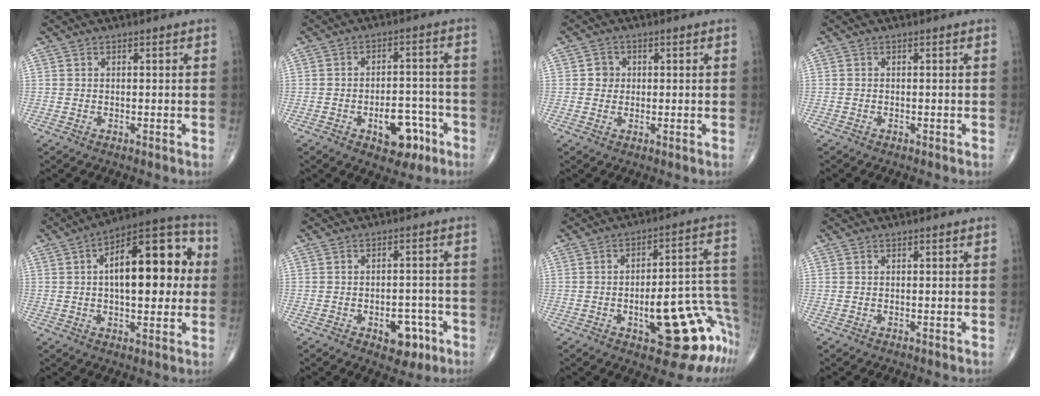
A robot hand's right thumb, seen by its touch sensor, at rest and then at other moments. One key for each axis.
{"total": 8.9, "fx": -4.1, "fy": 5.1, "fz": 6.0, "tx": -0.059, "ty": 0.036, "tz": -0.053}
{"total": 2.4, "fx": 0.2, "fy": 2.3, "fz": 0.7, "tx": 0.004, "ty": 0.004, "tz": 0.000}
{"total": 0.0}
{"total": 19.9, "fx": 2.6, "fy": 8.9, "fz": 17.6, "tx": -0.230, "ty": 0.029, "tz": 0.029}
{"total": 7.7, "fx": -3.4, "fy": 4.6, "fz": 5.1, "tx": -0.038, "ty": 0.025, "tz": -0.038}
{"total": 20.2, "fx": -7.8, "fy": 7.0, "fz": 17.2, "tx": -0.145, "ty": 0.064, "tz": -0.084}
{"total": 0.0}